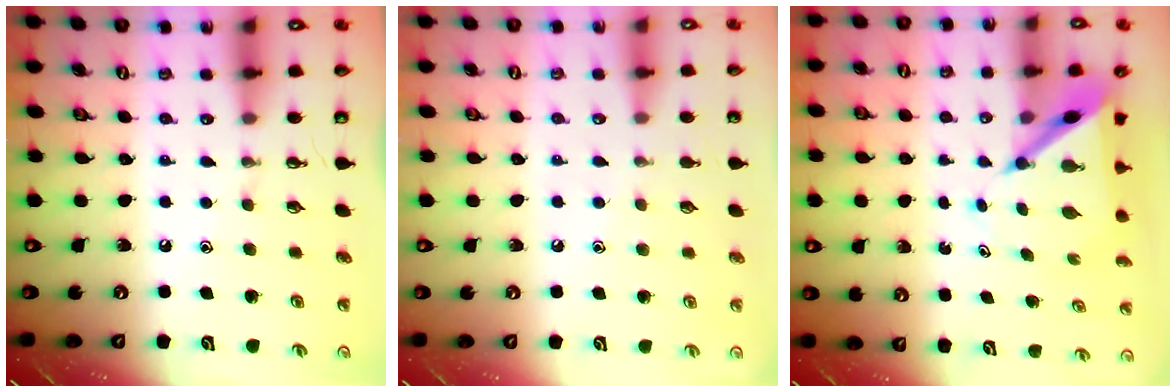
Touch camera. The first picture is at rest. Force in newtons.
{"total": 3.4, "press": 3.3, "slide": 0.4}
{"total": 6.8, "press": 6.8, "slide": 0.7}